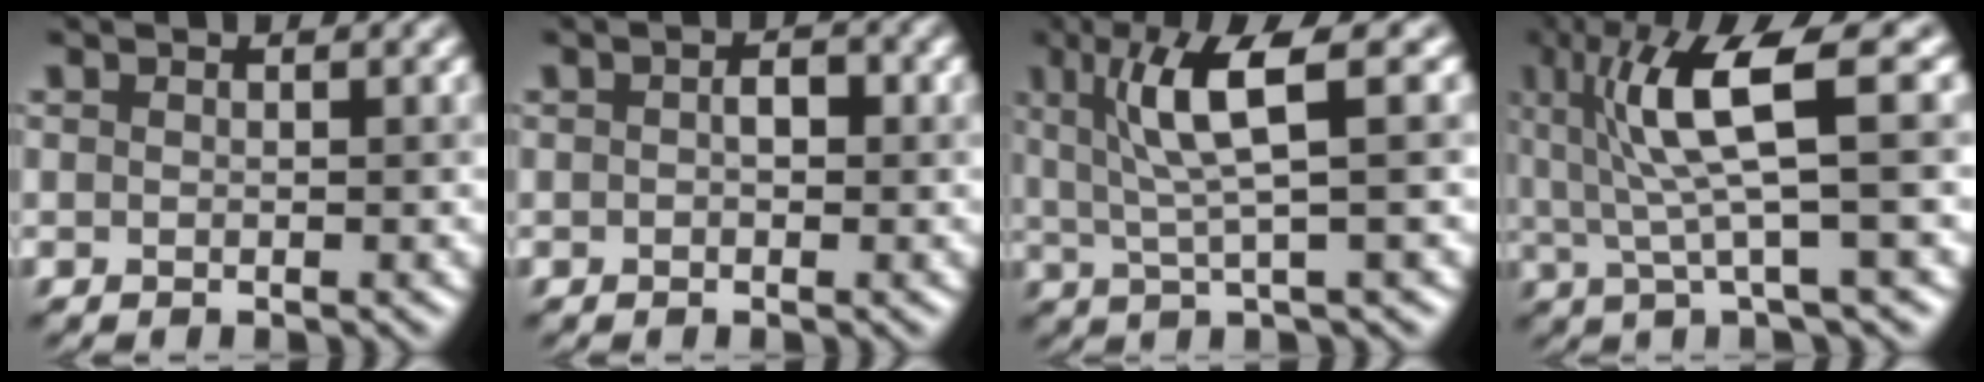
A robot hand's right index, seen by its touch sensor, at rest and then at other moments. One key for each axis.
{"total": 1.7, "fx": 0.4, "fy": 1.0, "fz": 1.3, "tx": -0.013, "ty": 0.001, "tz": -0.002}
{"total": 6.3, "fx": 2.0, "fy": 1.0, "fz": 5.9, "tx": -0.108, "ty": 0.006, "tz": 0.035}
{"total": 7.8, "fx": 2.1, "fy": 1.2, "fz": 7.4, "tx": -0.136, "ty": 0.006, "tz": 0.035}